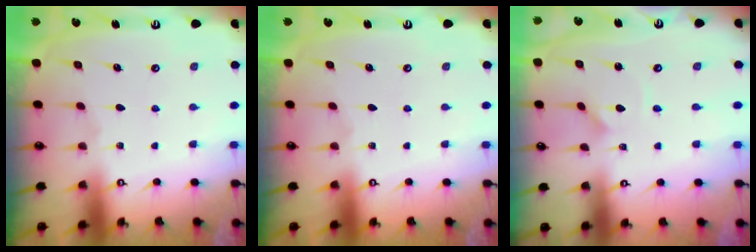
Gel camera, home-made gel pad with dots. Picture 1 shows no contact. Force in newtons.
{"total": 0.0}
{"total": 1.2, "press": 1.2, "slide": 0.1}